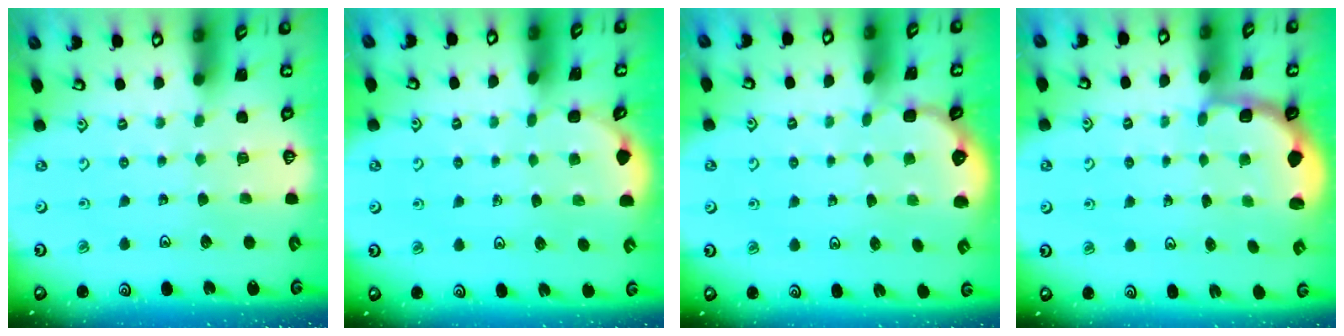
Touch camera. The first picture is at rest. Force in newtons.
{"total": 0.9, "press": 0.9, "slide": 0.1}
{"total": 1.8, "press": 1.0, "slide": 1.4}
{"total": 2.3, "press": 2.2, "slide": 0.6}